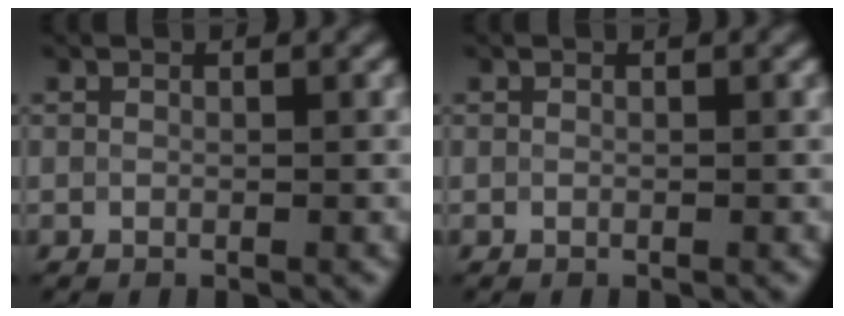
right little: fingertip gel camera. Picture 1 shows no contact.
{"total": 0.0}